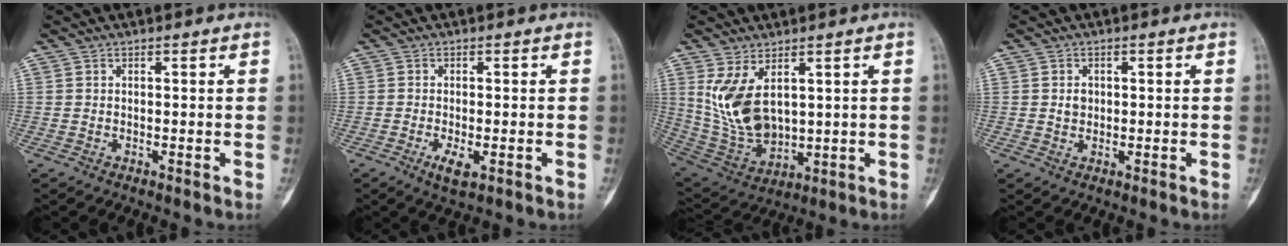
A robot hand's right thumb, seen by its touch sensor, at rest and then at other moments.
{"total": 3.4, "force": [-1.3, 1.3, 2.9], "torque": [-0.053, -0.005, -0.020]}
{"total": 11.7, "force": [3.7, 6.4, 9.2], "torque": [-0.174, -0.024, 0.096]}
{"total": 1.9, "force": [0.3, 1.6, 0.9], "torque": [-0.004, 0.003, 0.006]}